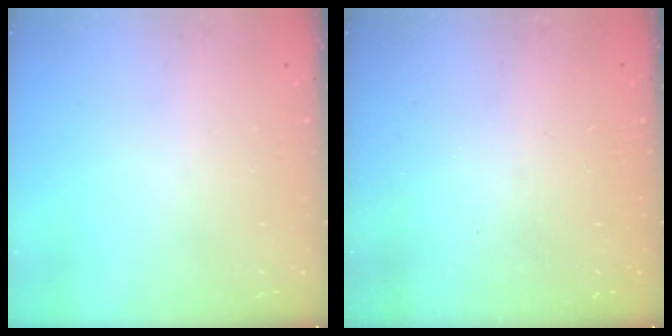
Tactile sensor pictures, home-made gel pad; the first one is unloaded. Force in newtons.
{"total": 0.0}